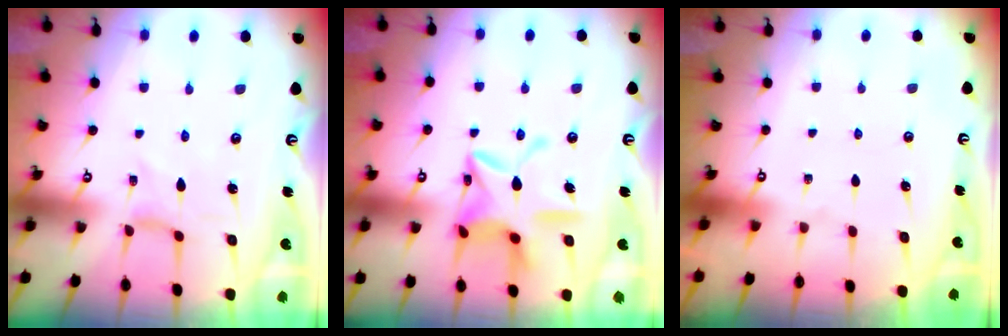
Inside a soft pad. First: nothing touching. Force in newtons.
{"total": 15.0, "press": 14.9, "slide": 1.4}
{"total": 0.0}